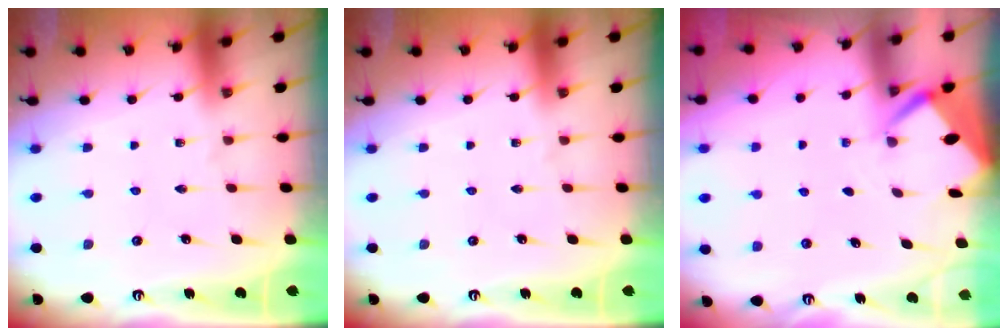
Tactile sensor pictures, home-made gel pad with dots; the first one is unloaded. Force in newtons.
{"total": 0.0}
{"total": 2.6, "press": 2.6, "slide": 0.3}